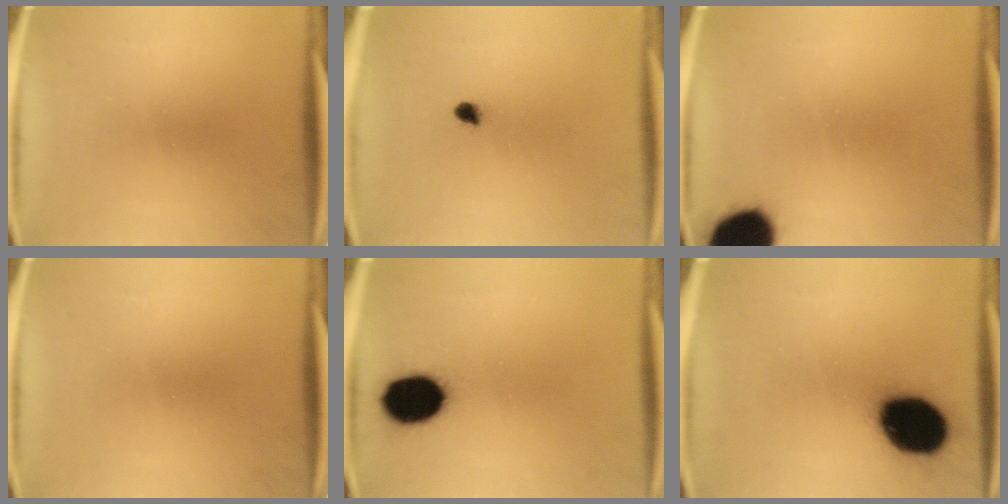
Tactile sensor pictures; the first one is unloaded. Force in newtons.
{"total": 1.8}
{"total": 15.7}
{"total": 0.0}
{"total": 12.8}
{"total": 19.7}